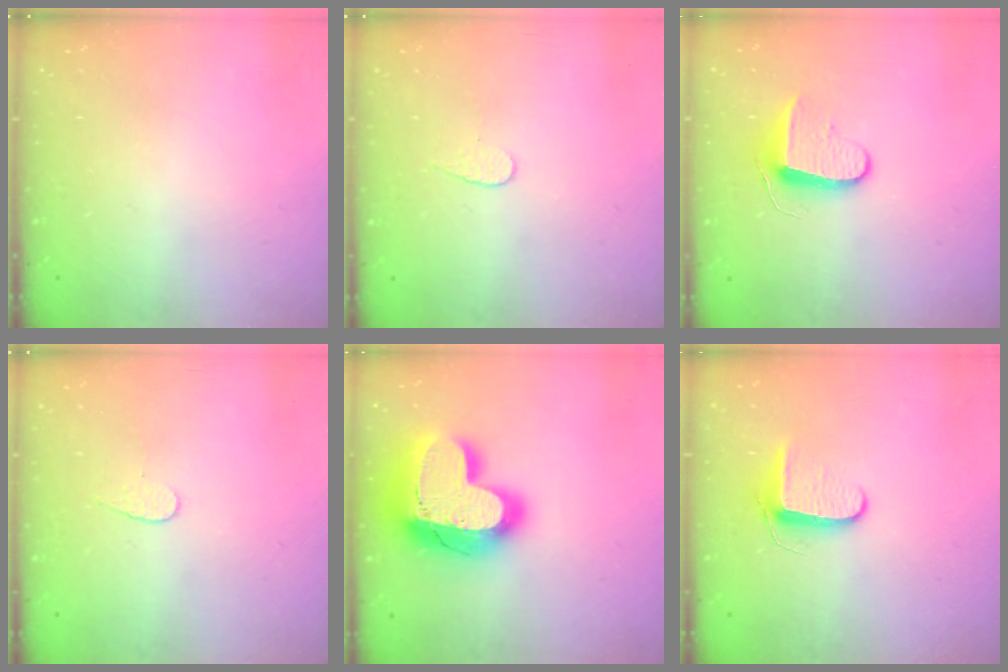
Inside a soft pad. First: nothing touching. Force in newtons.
{"total": 3.7, "press": 3.7, "slide": 0.4}
{"total": 9.6, "press": 9.5, "slide": 0.7}
{"total": 3.7, "press": 3.7, "slide": 0.4}
{"total": 25.8, "press": 25.7, "slide": 1.9}
{"total": 7.8, "press": 7.7, "slide": 1.1}